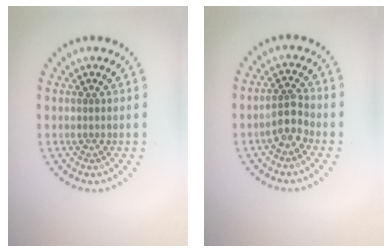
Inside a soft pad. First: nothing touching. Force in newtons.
{"total": 2.3, "press": 2.1, "slide": 1.0}